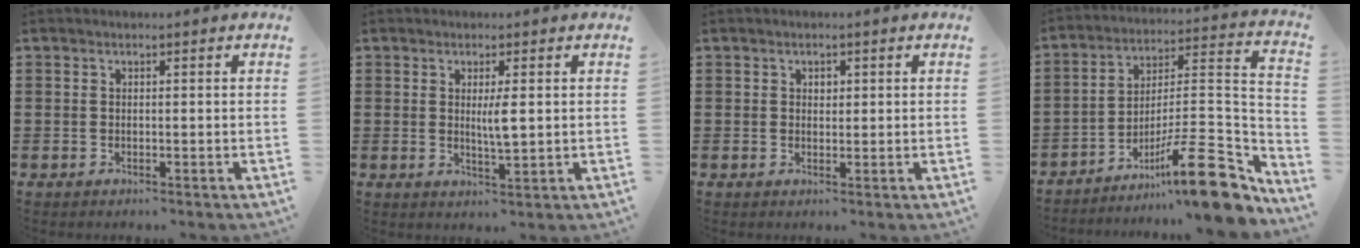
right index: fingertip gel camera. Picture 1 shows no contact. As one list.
[{"total": 3.5, "force": [0.5, 0.6, 3.4], "torque": [-0.066, 0.000, 0.006]}, {"total": 1.1, "force": [0.5, 0.8, 0.6], "torque": [-0.012, 0.006, 0.008]}, {"total": 15.1, "force": [-9.7, 3.3, 11.0], "torque": [-0.144, 0.025, -0.167]}]